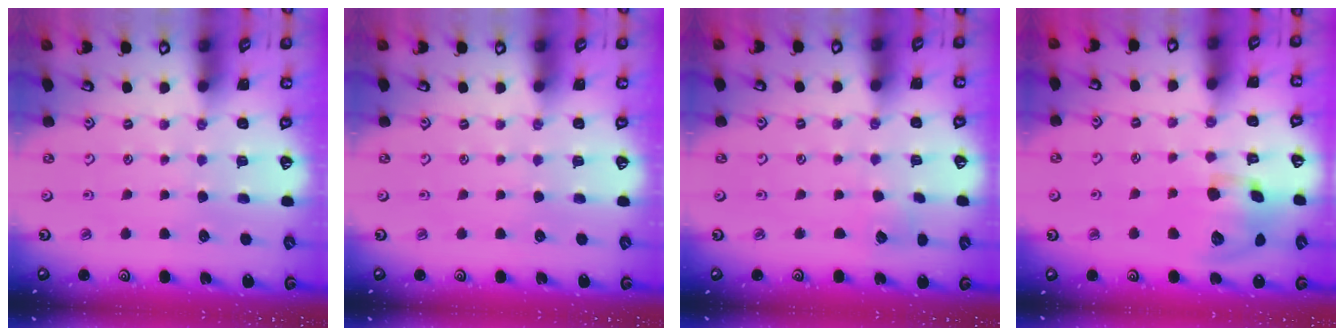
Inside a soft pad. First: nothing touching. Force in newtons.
{"total": 0.0}
{"total": 4.3, "press": 4.2, "slide": 0.6}
{"total": 14.4, "press": 14.2, "slide": 2.1}